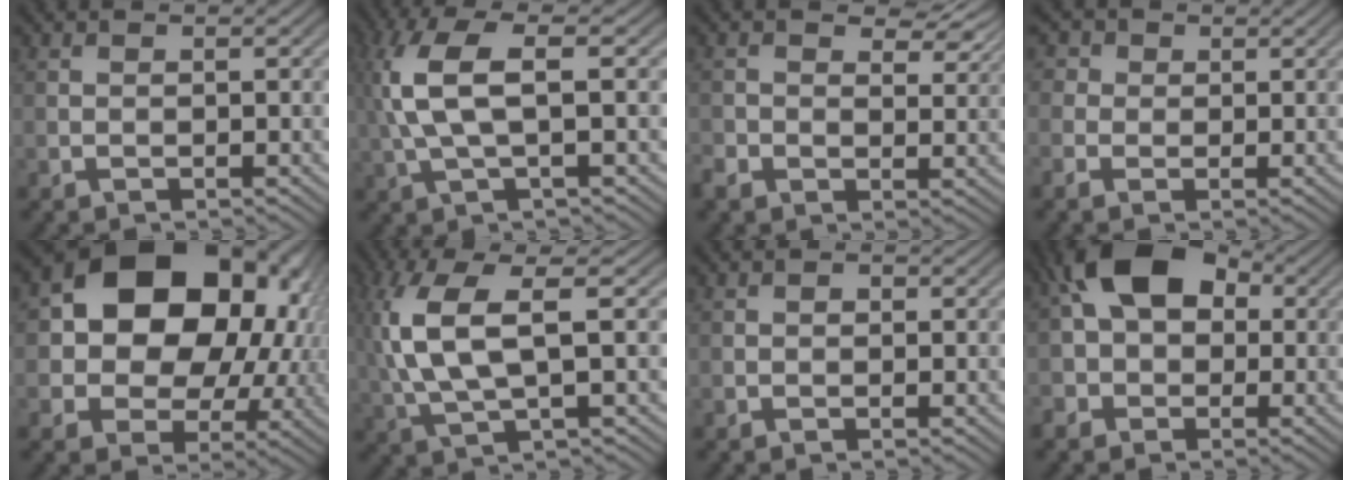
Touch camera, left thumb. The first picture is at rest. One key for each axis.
{"total": 8.3, "fx": 1.2, "fy": 2.8, "fz": 7.7, "tx": -0.189, "ty": 0.015, "tz": 0.019}
{"total": 5.2, "fx": 1.4, "fy": 3.8, "fz": 3.3, "tx": -0.062, "ty": -0.006, "tz": 0.019}
{"total": 3.0, "fx": 0.5, "fy": 2.8, "fz": 0.9, "tx": -0.037, "ty": 0.009, "tz": 0.004}
{"total": 18.0, "fx": 3.4, "fy": 13.8, "fz": 10.9, "tx": -0.167, "ty": -0.007, "tz": 0.079}
{"total": 10.7, "fx": 2.0, "fy": 3.7, "fz": 9.8, "tx": -0.236, "ty": 0.010, "tz": 0.039}
{"total": 0.7, "fx": 0.0, "fy": 0.6, "fz": 0.4, "tx": -0.001, "ty": -0.003, "tz": -0.004}
{"total": 10.3, "fx": 0.5, "fy": 7.7, "fz": 6.9, "tx": -0.136, "ty": 0.008, "tz": -0.009}